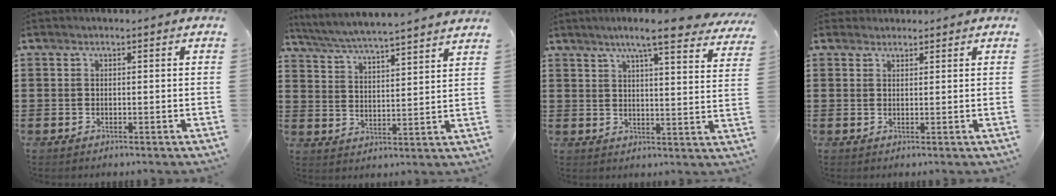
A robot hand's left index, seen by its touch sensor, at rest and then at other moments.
{"total": 5.1, "force": [4.9, -0.9, 1.2], "torque": [-0.046, -0.037, 0.081]}
{"total": 7.4, "force": [6.1, -0.2, 4.2], "torque": [-0.083, -0.026, 0.100]}
{"total": 1.7, "force": [1.6, 0.6, 0.1], "torque": [-0.005, 0.002, 0.033]}